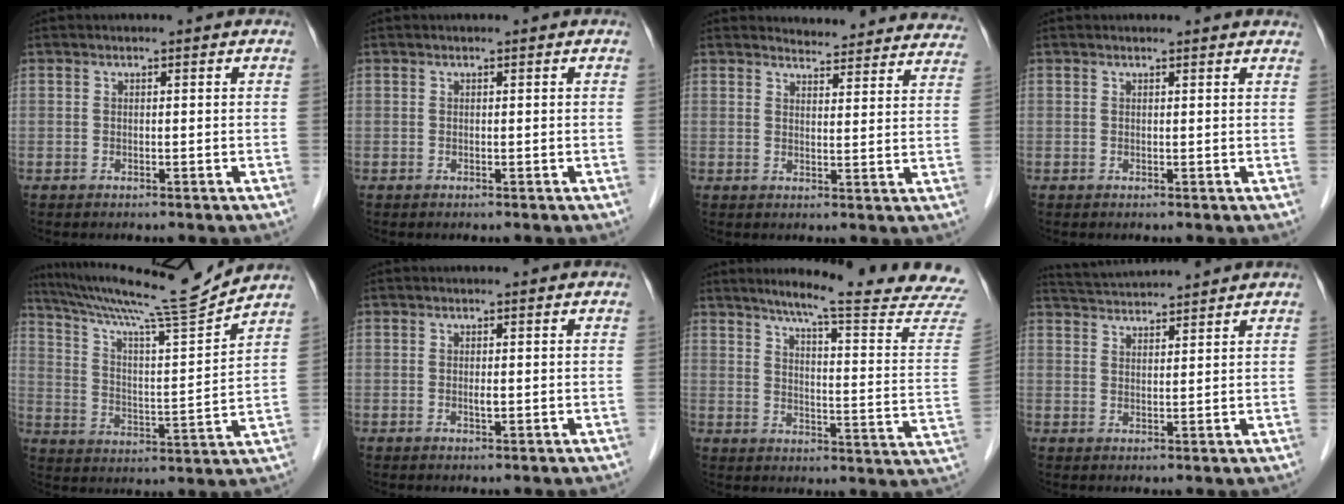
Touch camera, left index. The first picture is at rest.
{"total": 0.0}
{"total": 16.7, "force": [16.2, 3.2, 2.3], "torque": [-0.004, -0.045, 0.165]}
{"total": 3.9, "force": [3.8, 0.5, 1.0], "torque": [-0.016, 0.012, 0.032]}
{"total": 16.0, "force": [14.7, -2.2, 5.7], "torque": [-0.108, -0.028, 0.236]}
{"total": 0.8, "force": [0.1, 0.2, 0.7], "torque": [-0.016, -0.002, 0.002]}
{"total": 21.1, "force": [19.0, -0.9, 9.3], "torque": [-0.126, -0.091, 0.228]}
{"total": 7.5, "force": [7.3, -0.8, 1.6], "torque": [-0.039, 0.028, 0.119]}